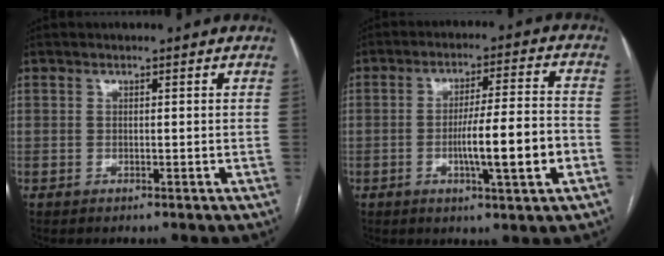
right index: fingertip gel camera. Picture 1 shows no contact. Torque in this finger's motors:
{"motor_torque": [1.39, -0.33, 0.67, 0.14]}